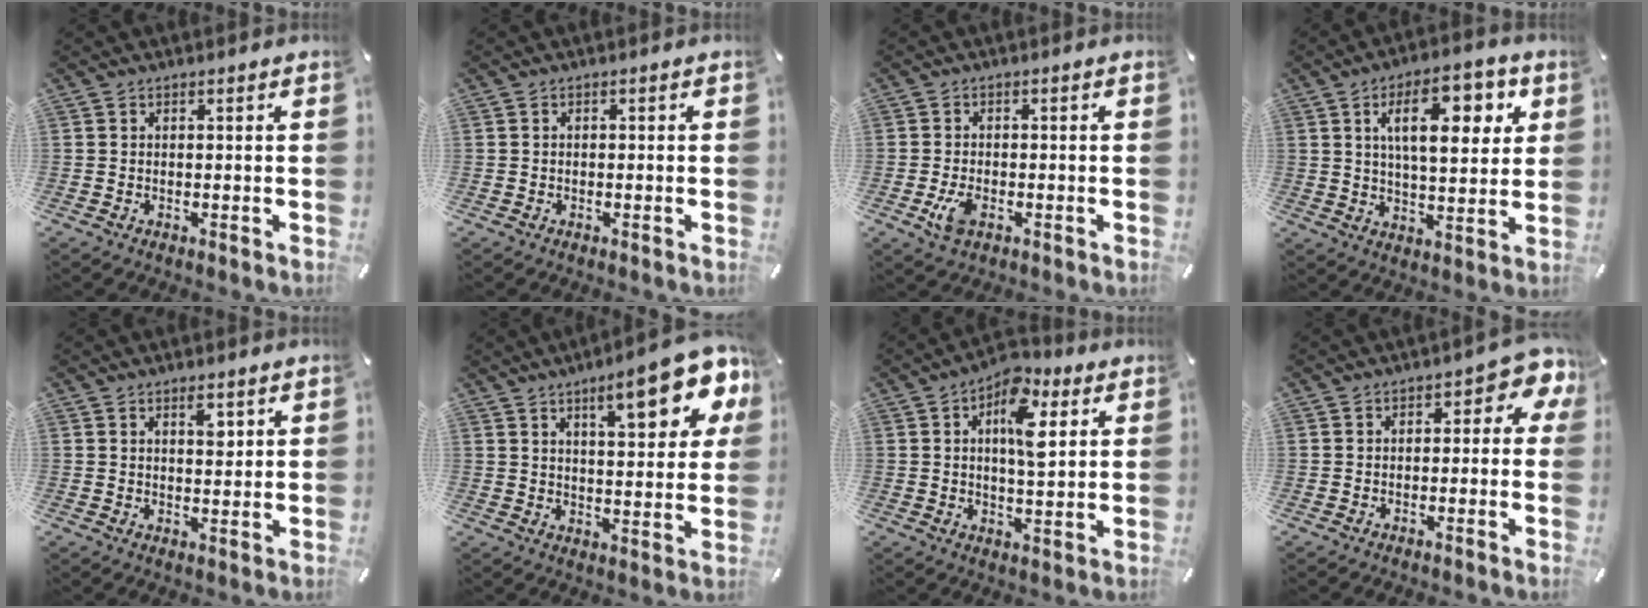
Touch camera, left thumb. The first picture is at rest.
{"total": 0.6, "force": [-0.3, 0.3, 0.4], "torque": [-0.008, 0.000, -0.006]}
{"total": 4.6, "force": [-1.8, 2.5, 3.4], "torque": [-0.082, 0.000, -0.036]}
{"total": 15.0, "force": [5.8, 6.8, 12.0], "torque": [-0.185, -0.006, 0.094]}
{"total": 3.7, "force": [1.9, 1.8, 2.6], "torque": [-0.025, -0.010, 0.026]}
{"total": 16.4, "force": [8.8, 5.4, 12.8], "torque": [-0.177, -0.040, 0.136]}
{"total": 11.1, "force": [3.9, 5.4, 8.9], "torque": [-0.126, -0.014, 0.062]}
{"total": 4.9, "force": [0.7, 2.7, 4.1], "torque": [-0.056, 0.000, 0.005]}